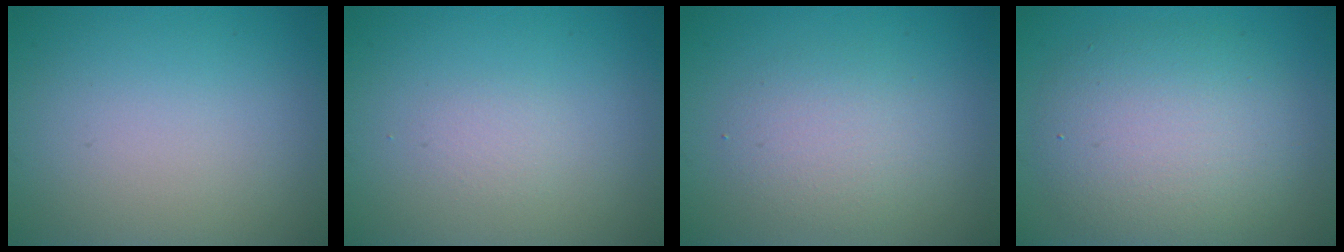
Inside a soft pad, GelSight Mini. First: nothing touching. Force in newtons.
{"total": 0.8, "press": 0.8, "slide": 0.1}
{"total": 2.6, "press": 2.6, "slide": 0.2}
{"total": 6.4, "press": 6.4, "slide": 0.3}